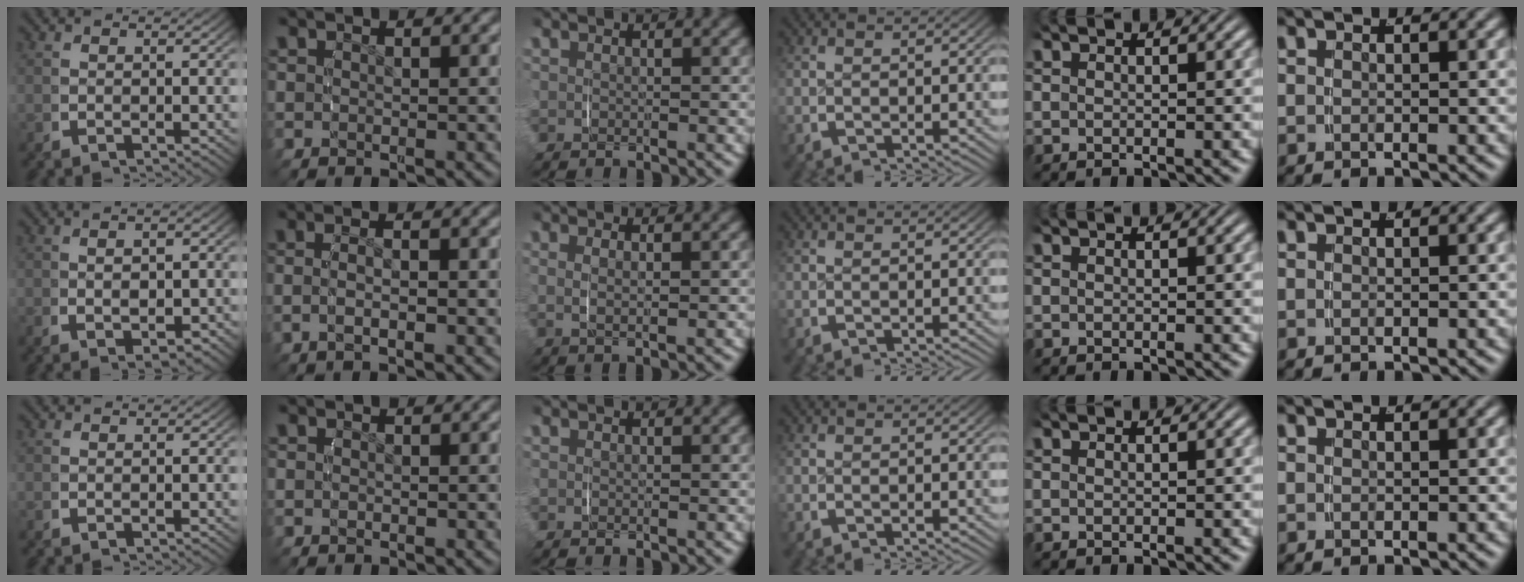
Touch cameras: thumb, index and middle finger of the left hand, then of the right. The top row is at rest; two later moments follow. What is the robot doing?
{"motion": "lift_and_place", "object": "scarf"}